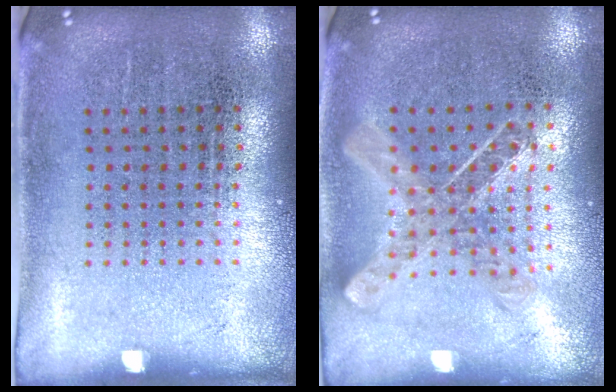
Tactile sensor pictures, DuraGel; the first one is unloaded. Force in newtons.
{"total": 1.0, "press": 1.0, "slide": 0.1}